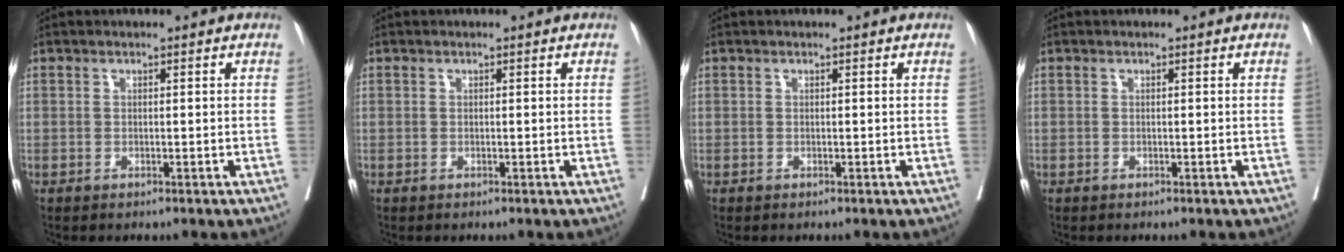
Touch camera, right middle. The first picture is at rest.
{"total": 0.0}
{"total": 0.0}
{"total": 0.0}